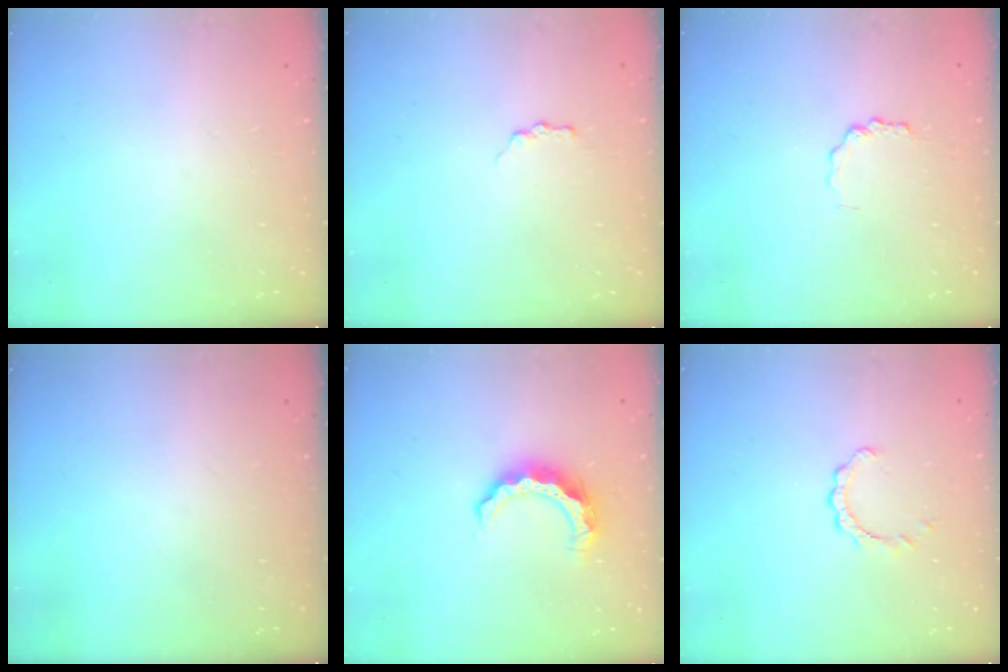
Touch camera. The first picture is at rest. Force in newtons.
{"total": 2.6, "press": 2.6, "slide": 0.4}
{"total": 2.0, "press": 2.0, "slide": 0.1}
{"total": 0.0}
{"total": 8.2, "press": 8.2, "slide": 0.2}
{"total": 2.9, "press": 2.9, "slide": 0.3}